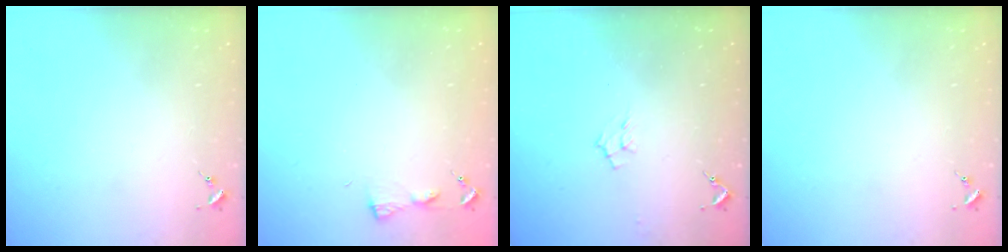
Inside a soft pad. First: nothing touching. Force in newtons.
{"total": 3.2, "press": 3.1, "slide": 0.3}
{"total": 6.2, "press": 6.1, "slide": 0.9}
{"total": 0.0}